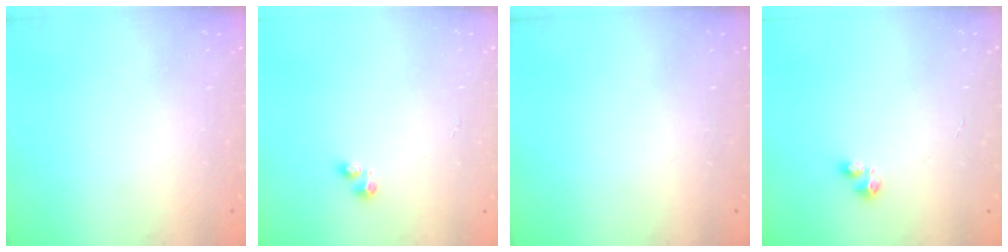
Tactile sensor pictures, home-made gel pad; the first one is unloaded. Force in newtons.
{"total": 2.5, "press": 2.4, "slide": 0.3}
{"total": 0.0}
{"total": 2.6, "press": 2.5, "slide": 0.3}